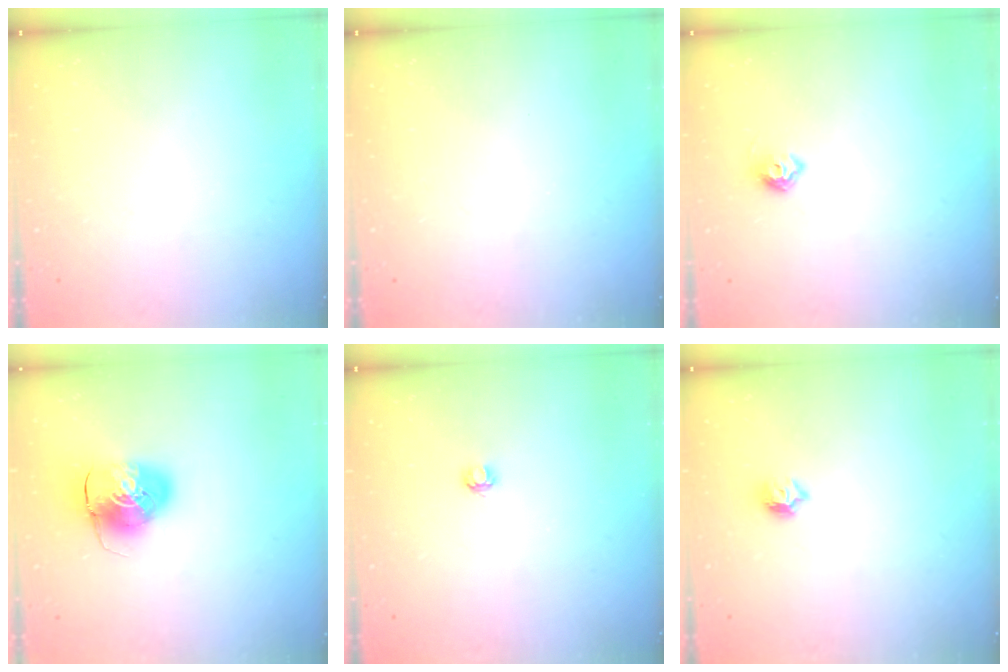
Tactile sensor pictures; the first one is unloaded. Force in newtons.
{"total": 0.0}
{"total": 6.4, "press": 6.3, "slide": 1.1}
{"total": 9.6, "press": 9.4, "slide": 1.7}
{"total": 3.2, "press": 3.2, "slide": 0.3}
{"total": 6.5, "press": 6.5, "slide": 0.7}